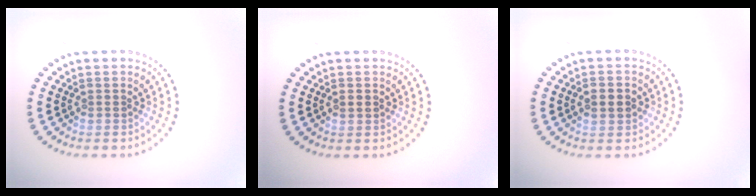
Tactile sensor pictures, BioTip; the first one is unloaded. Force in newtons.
{"total": 1.2, "press": 1.2, "slide": 0.1}
{"total": 2.2, "press": 2.1, "slide": 0.3}